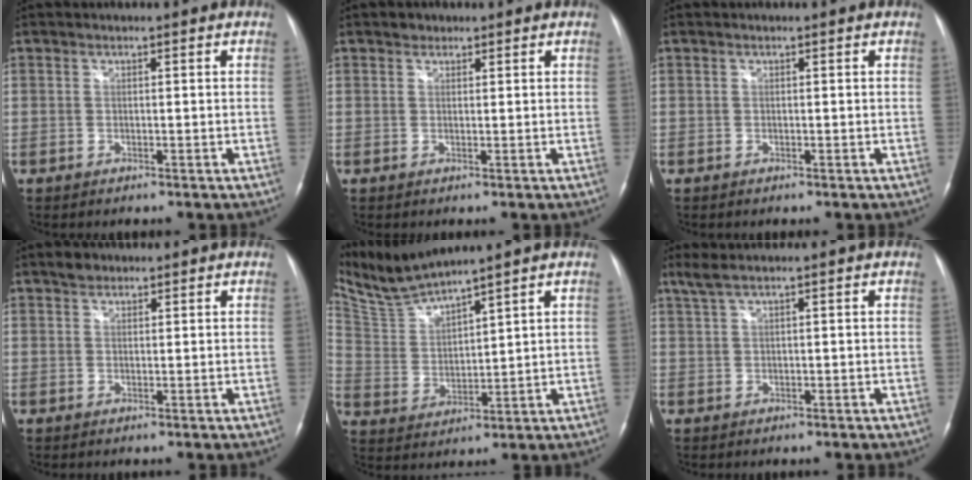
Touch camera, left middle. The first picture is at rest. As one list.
[{"total": 1.3, "force": [0.9, 0.9, 0.2], "torque": [0.002, 0.002, 0.009]}, {"total": 0.0}, {"total": 1.8, "force": [1.3, 1.2, 0.4], "torque": [-0.008, 0.006, 0.020]}, {"total": 8.1, "force": [7.7, -1.0, 2.3], "torque": [-0.070, 0.001, 0.170]}, {"total": 2.3, "force": [1.6, 0.0, 1.7], "torque": [-0.049, 0.018, 0.039]}]